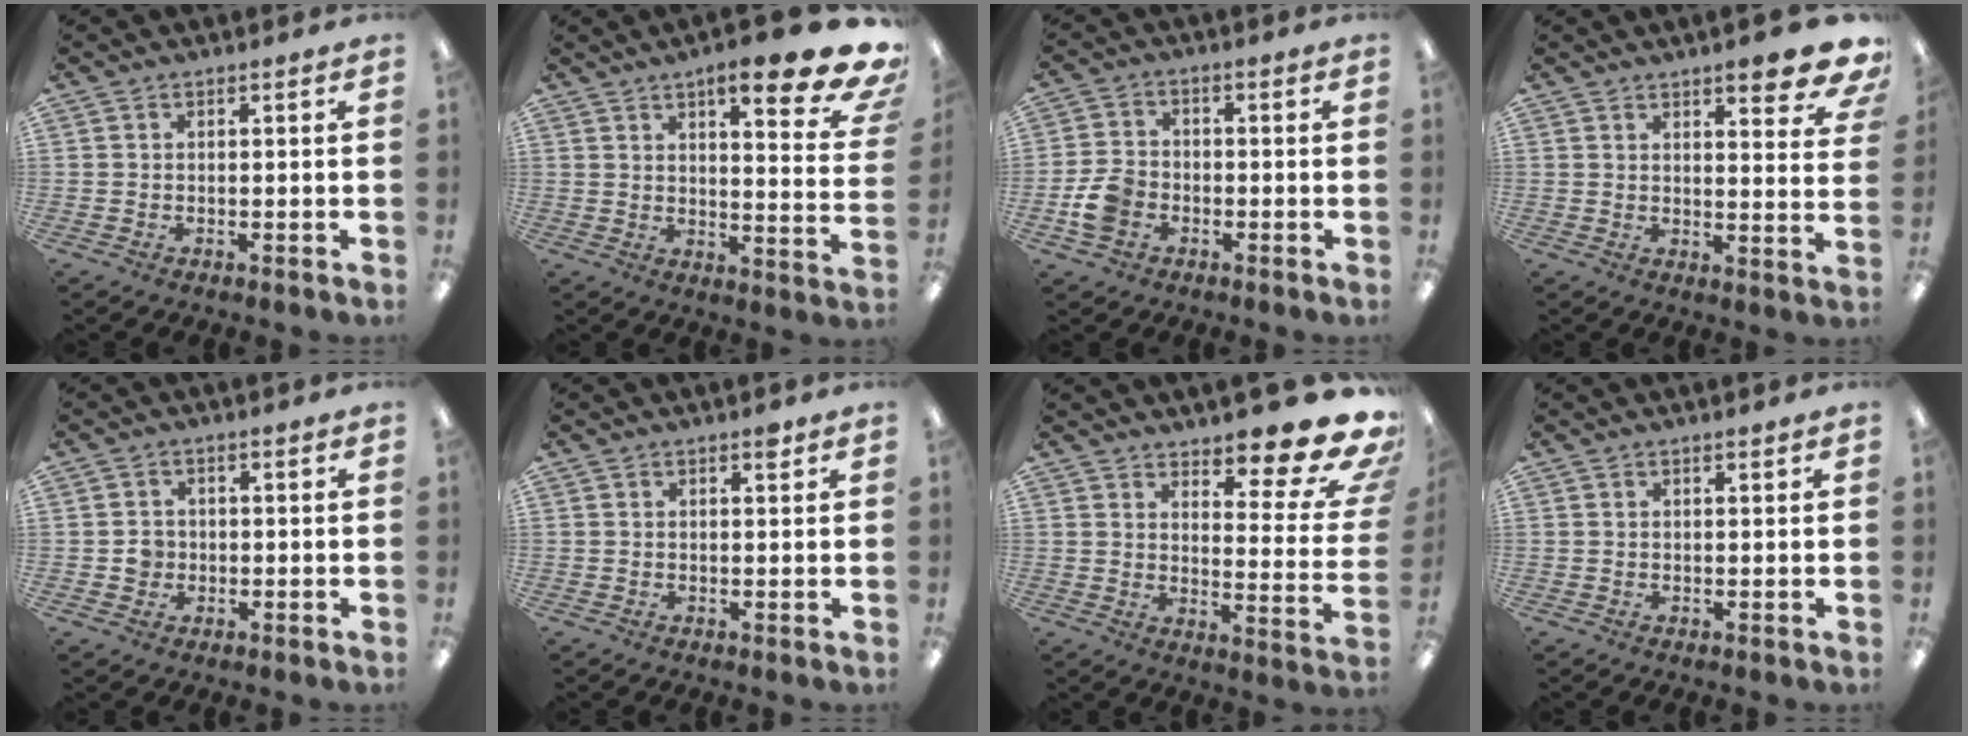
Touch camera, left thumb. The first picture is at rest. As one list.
[{"total": 15.3, "force": [10.0, 3.6, 11.1], "torque": [-0.145, -0.065, 0.153]}, {"total": 6.9, "force": [-2.5, 5.2, 3.8], "torque": [-0.071, 0.011, -0.047]}, {"total": 9.6, "force": [6.8, 2.3, 6.4], "torque": [-0.074, -0.045, 0.108]}, {"total": 2.9, "force": [-0.3, 2.7, 0.9], "torque": [-0.010, 0.001, -0.009]}, {"total": 1.8, "force": [1.2, 0.6, 1.2], "torque": [-0.010, -0.005, 0.017]}, {"total": 14.5, "force": [11.5, 3.6, 8.0], "torque": [-0.099, -0.106, 0.190]}, {"total": 0.7, "force": [0.6, 0.1, 0.3], "torque": [-0.007, 0.000, 0.011]}]